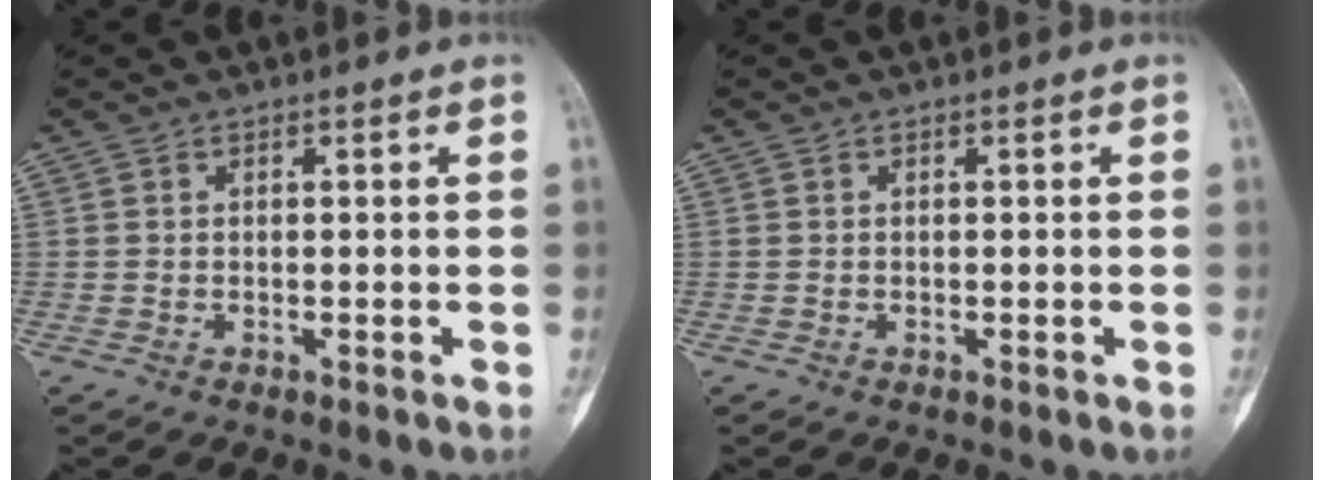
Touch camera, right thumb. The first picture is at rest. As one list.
[{"total": 0.0}]